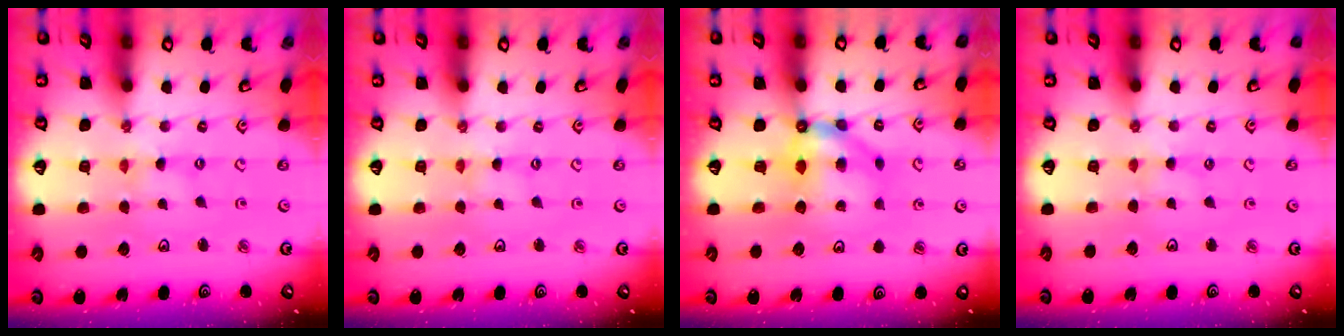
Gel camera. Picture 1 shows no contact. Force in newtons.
{"total": 0.5, "press": 0.5, "slide": 0.1}
{"total": 7.6, "press": 7.6, "slide": 0.7}
{"total": 1.5, "press": 1.4, "slide": 0.4}